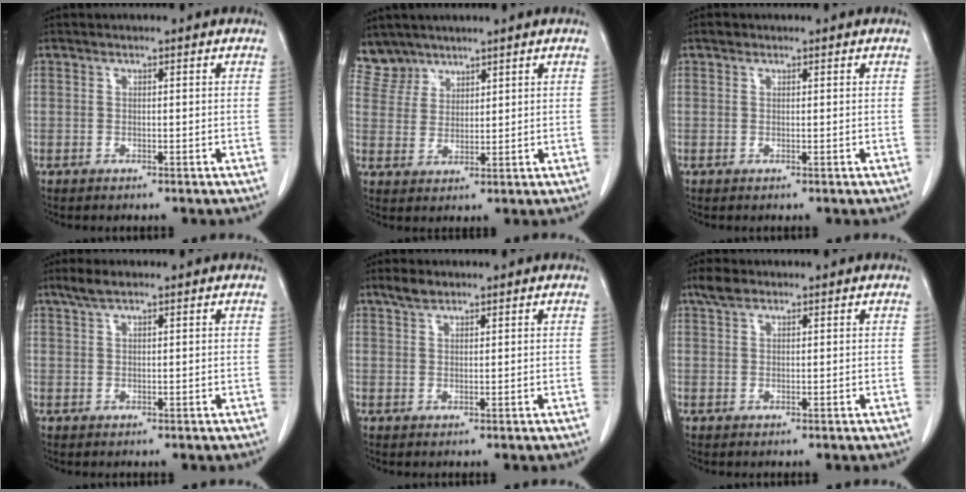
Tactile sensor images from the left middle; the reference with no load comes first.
{"total": 4.6, "force": [4.1, 2.1, -0.7], "torque": [0.017, 0.003, 0.087]}
{"total": 0.7, "force": [0.5, 0.5, 0.1], "torque": [-0.004, 0.004, 0.006]}
{"total": 2.5, "force": [1.9, 0.5, 1.6], "torque": [-0.040, 0.010, 0.038]}
{"total": 2.4, "force": [1.9, 0.9, 1.1], "torque": [-0.029, 0.007, 0.037]}
{"total": 2.3, "force": [1.8, 1.0, 1.1], "torque": [-0.028, 0.010, 0.034]}